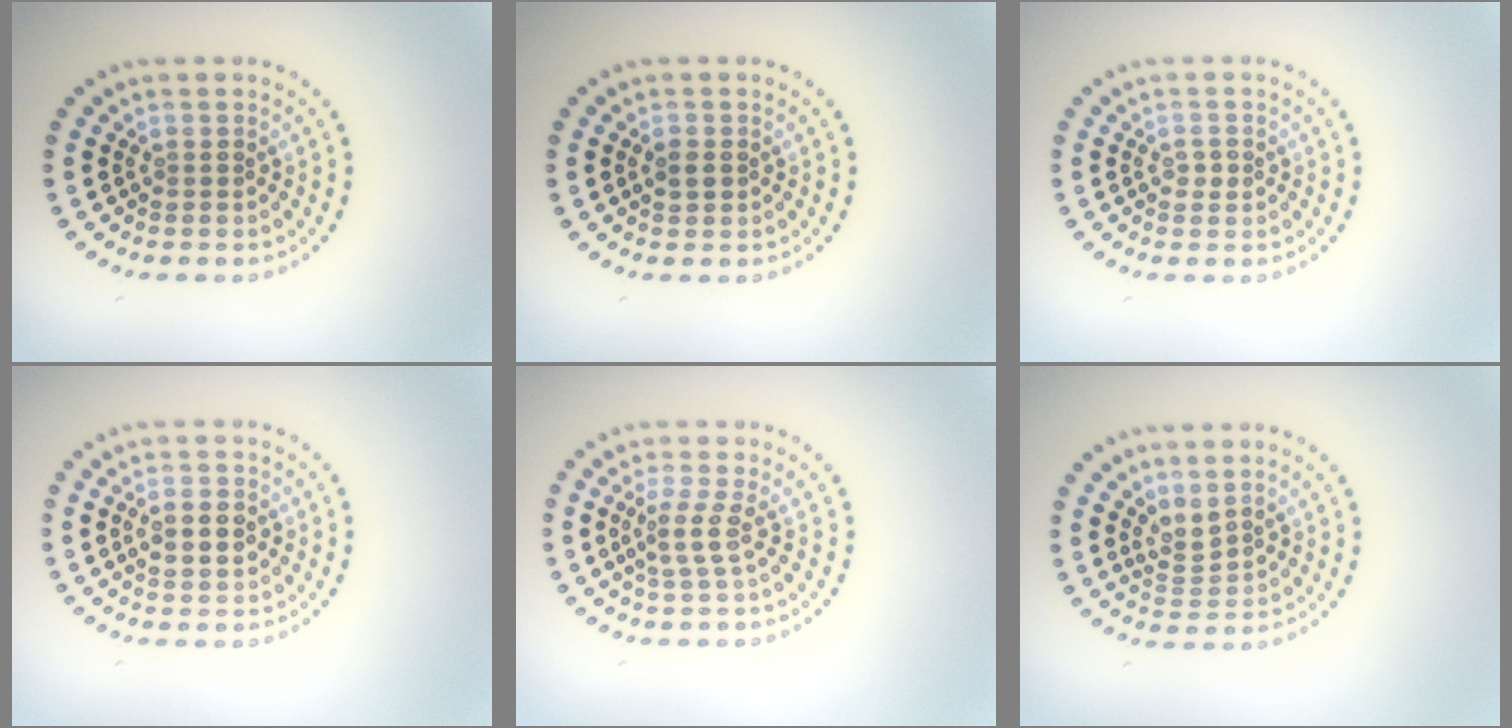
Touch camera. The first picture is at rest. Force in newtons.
{"total": 1.1, "press": 1.1, "slide": 0.2}
{"total": 1.0, "press": 1.0, "slide": 0.2}
{"total": 2.6, "press": 2.6, "slide": 0.0}
{"total": 2.2, "press": 1.7, "slide": 1.3}
{"total": 2.1, "press": 1.4, "slide": 1.6}